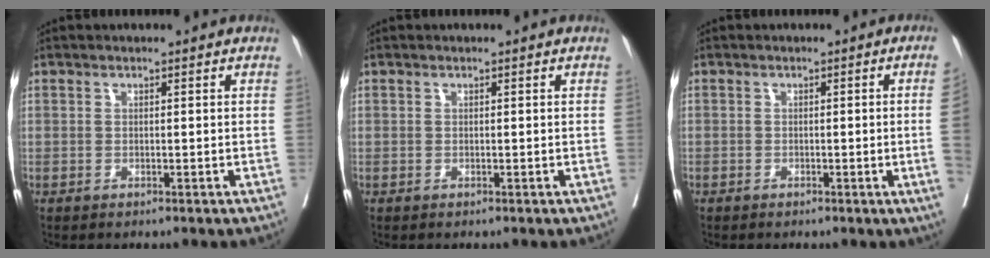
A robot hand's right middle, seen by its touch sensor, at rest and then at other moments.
{"total": 0.0}
{"total": 3.3, "force": [-0.5, -1.4, 2.9], "torque": [-0.033, -0.004, -0.007]}